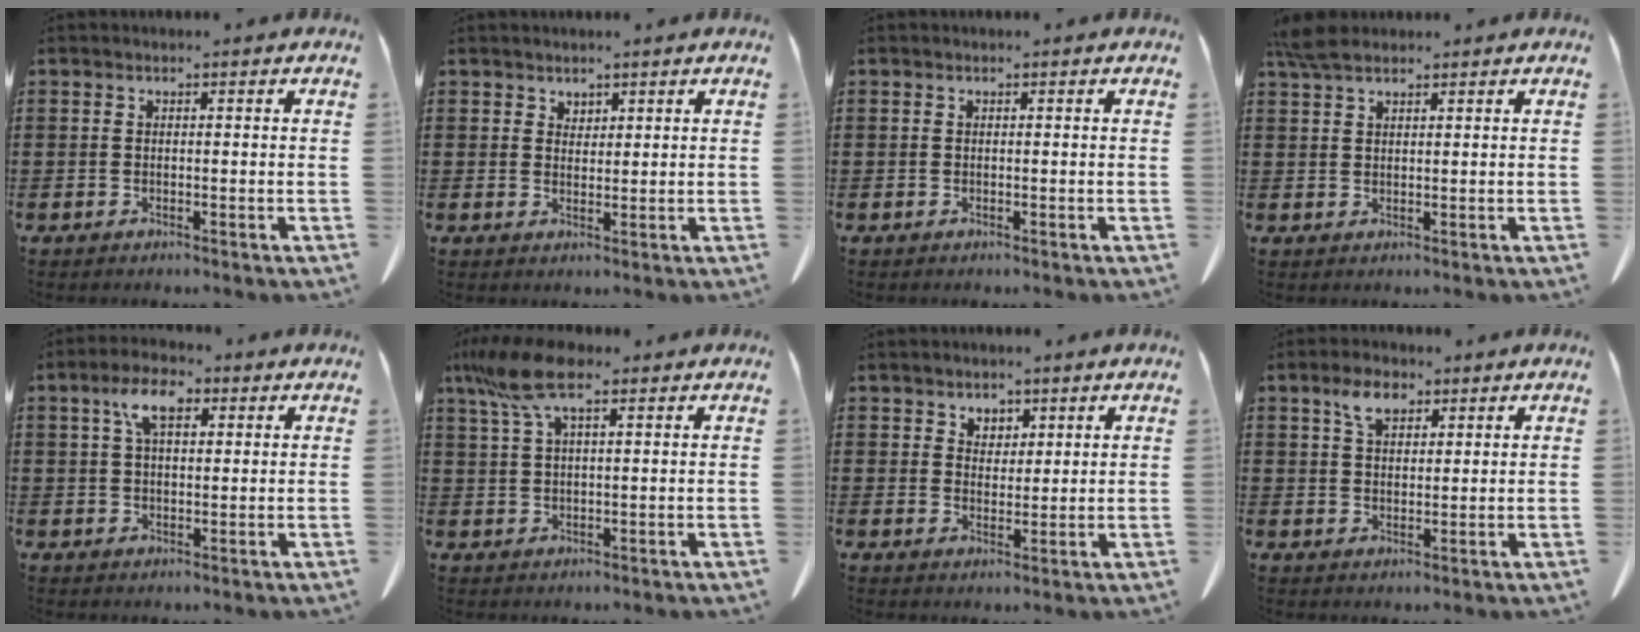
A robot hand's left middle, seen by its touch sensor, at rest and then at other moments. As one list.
[{"total": 1.7, "force": [1.5, 0.7, 0.1], "torque": [-0.004, 0.002, 0.030]}, {"total": 0.0}, {"total": 3.8, "force": [2.8, 1.4, 2.1], "torque": [-0.049, 0.007, 0.052]}, {"total": 5.9, "force": [2.7, 2.7, 4.4], "torque": [-0.089, 0.011, 0.044]}, {"total": 8.2, "force": [4.7, 2.3, 6.3], "torque": [-0.146, -0.004, 0.080]}, {"total": 3.1, "force": [2.4, 2.0, 0.2], "torque": [-0.006, 0.002, 0.044]}, {"total": 4.6, "force": [2.8, 2.4, 2.8], "torque": [-0.065, 0.010, 0.049]}]